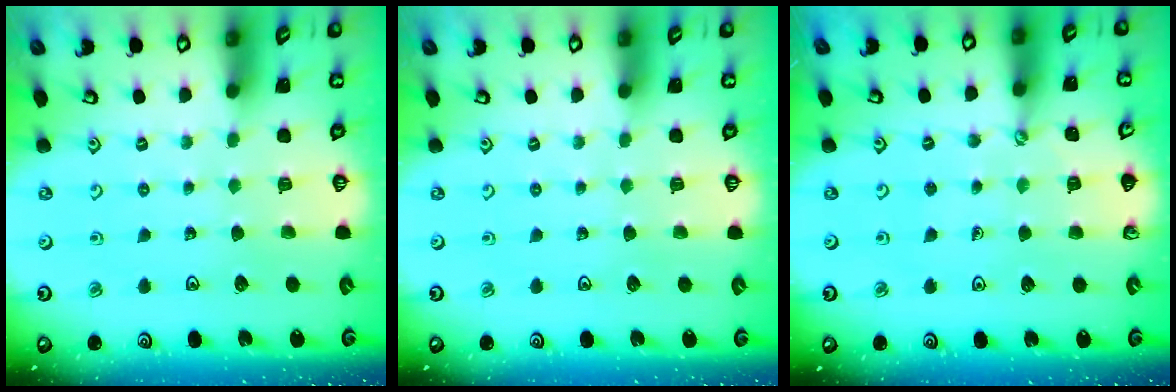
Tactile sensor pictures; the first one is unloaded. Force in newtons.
{"total": 0.0}
{"total": 2.4, "press": 2.4, "slide": 0.3}